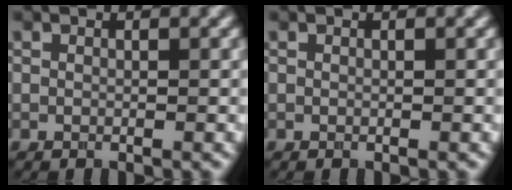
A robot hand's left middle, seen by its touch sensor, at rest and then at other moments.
{"total": 0.0}